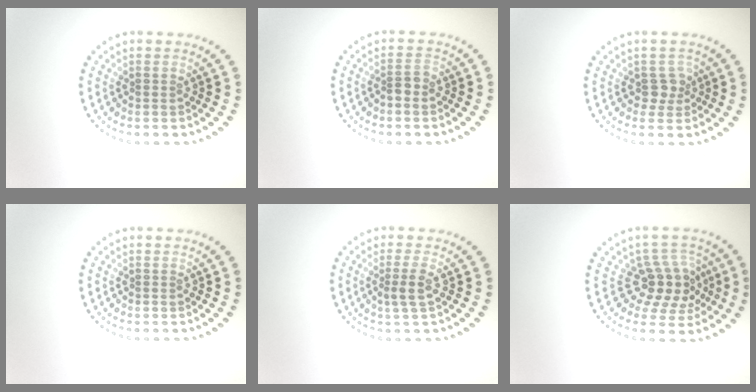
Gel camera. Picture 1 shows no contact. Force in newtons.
{"total": 1.5, "press": 1.2, "slide": 0.8}
{"total": 1.7, "press": 1.4, "slide": 1.0}
{"total": 0.0}
{"total": 1.8, "press": 1.5, "slide": 1.0}
{"total": 4.0, "press": 3.4, "slide": 2.1}